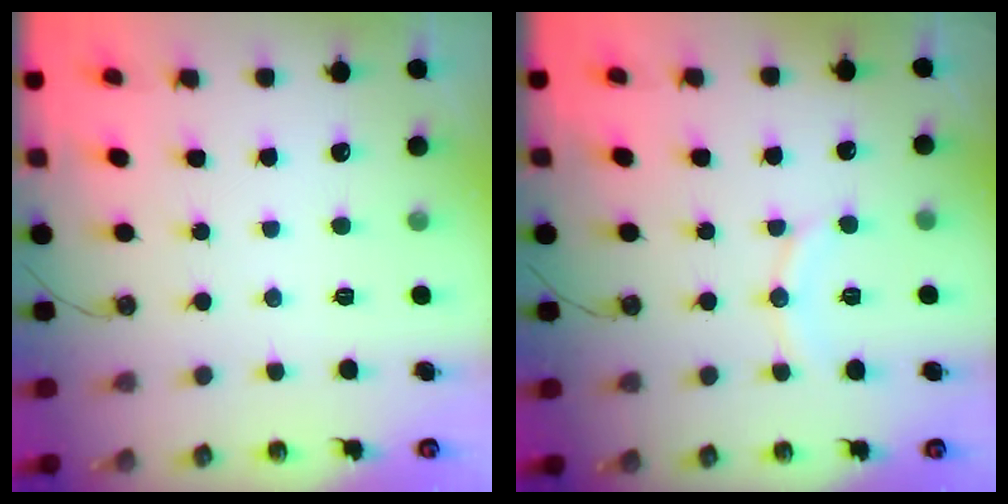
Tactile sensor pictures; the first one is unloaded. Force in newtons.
{"total": 8.1, "press": 8.0, "slide": 0.8}